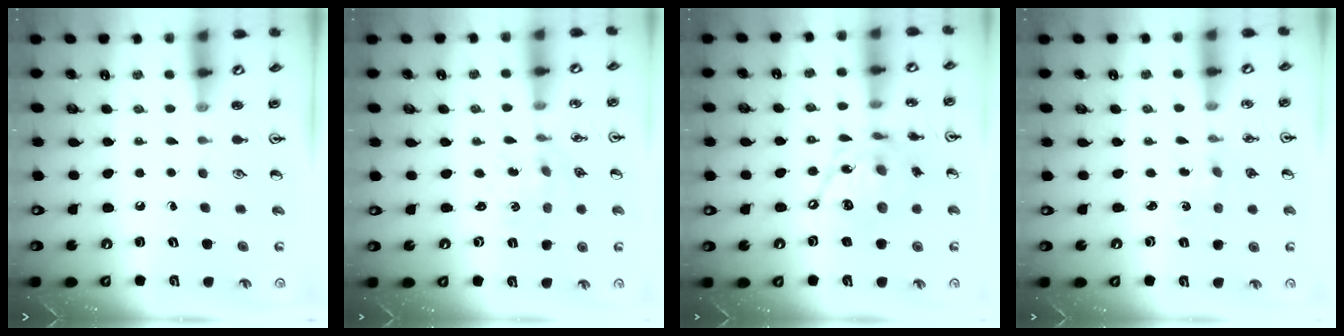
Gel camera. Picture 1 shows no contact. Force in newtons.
{"total": 0.9, "press": 0.8, "slide": 0.2}
{"total": 14.2, "press": 14.2, "slide": 1.1}
{"total": 0.0}